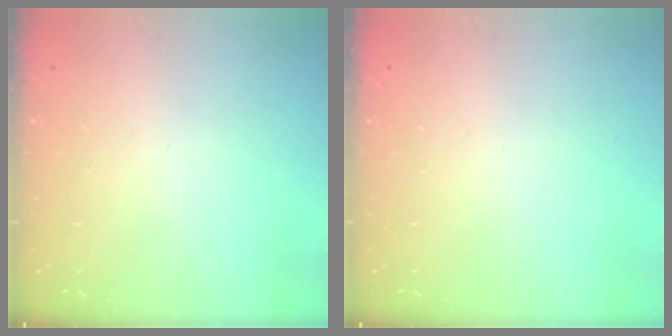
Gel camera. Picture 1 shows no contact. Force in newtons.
{"total": 0.0}